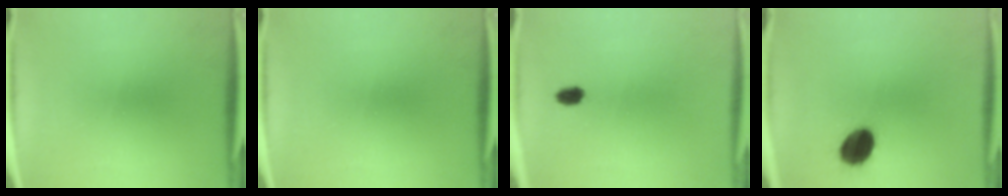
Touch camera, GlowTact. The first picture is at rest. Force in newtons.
{"total": 0.0}
{"total": 2.2}
{"total": 9.4}